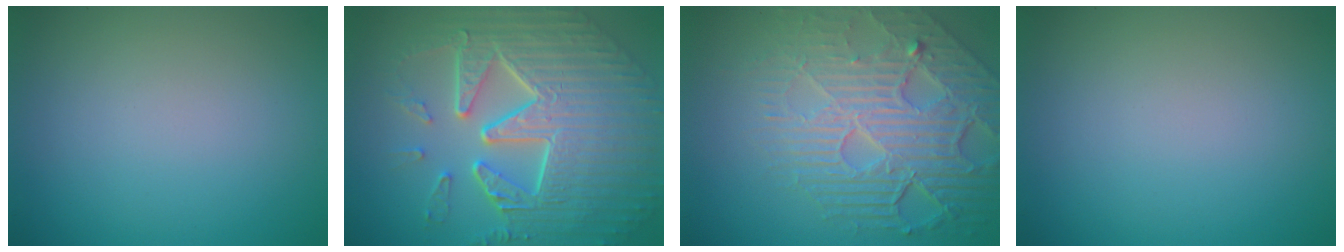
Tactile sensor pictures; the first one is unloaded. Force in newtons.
{"total": 10.3, "press": 7.0, "slide": 7.5}
{"total": 8.6, "press": 5.8, "slide": 6.4}
{"total": 0.0}